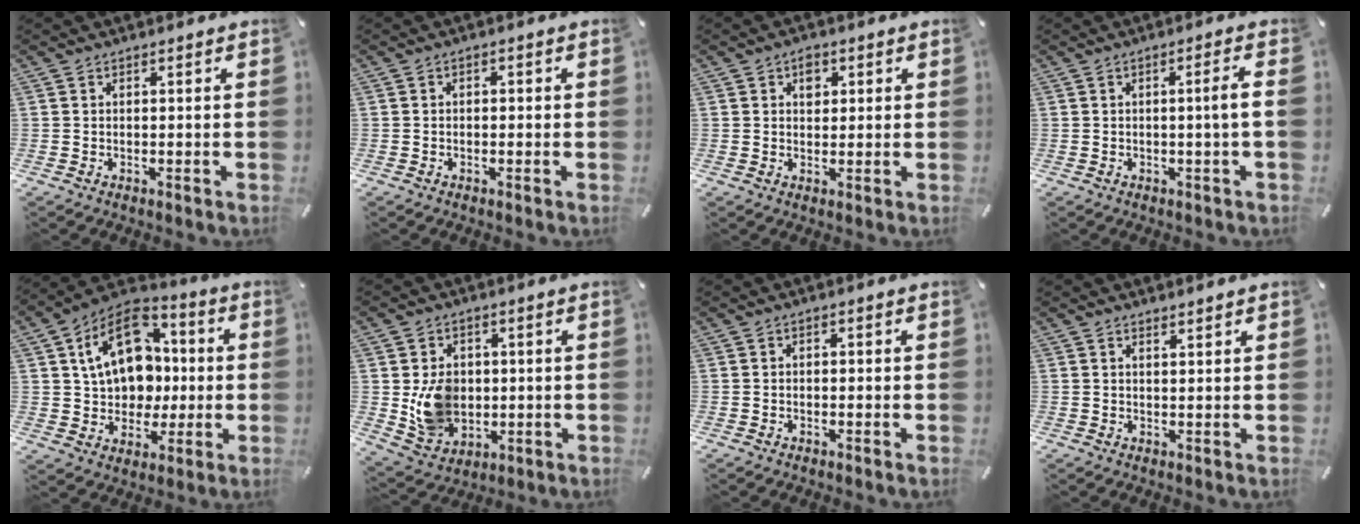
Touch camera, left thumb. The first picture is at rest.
{"total": 1.0, "force": [-0.3, 0.7, 0.7], "torque": [-0.014, 0.004, -0.007]}
{"total": 3.1, "force": [1.1, 2.3, 1.6], "torque": [-0.003, -0.007, 0.012]}
{"total": 4.5, "force": [0.0, -0.1, 4.5], "torque": [-0.080, -0.004, -0.004]}
{"total": 17.7, "force": [3.3, 13.9, 10.4], "torque": [-0.180, -0.006, 0.067]}
{"total": 9.7, "force": [0.4, 8.4, 4.8], "torque": [-0.086, -0.003, 0.008]}
{"total": 0.7, "force": [-0.2, 0.5, 0.5], "torque": [-0.010, 0.001, -0.005]}
{"total": 1.3, "force": [1.3, 0.1, 0.4], "torque": [-0.008, -0.004, 0.024]}